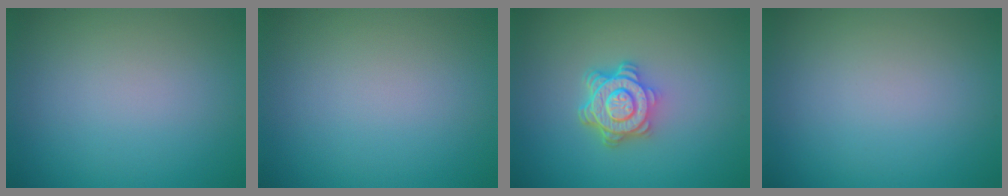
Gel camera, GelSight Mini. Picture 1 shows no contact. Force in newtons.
{"total": 0.0}
{"total": 4.8, "press": 3.7, "slide": 3.1}
{"total": 0.0}